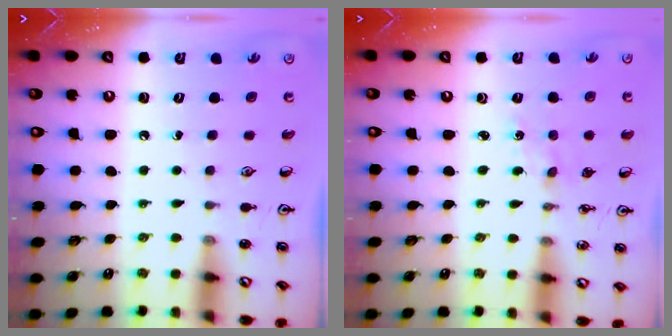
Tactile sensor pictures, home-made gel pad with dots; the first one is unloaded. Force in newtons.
{"total": 0.0}